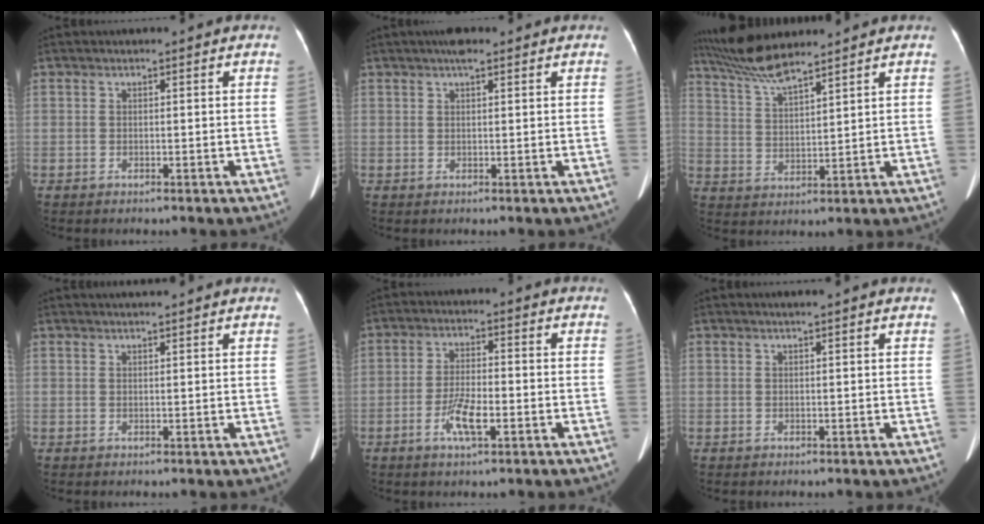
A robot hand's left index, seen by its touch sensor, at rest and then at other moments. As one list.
[{"total": 2.5, "force": [1.7, 0.6, 1.7], "torque": [-0.028, 0.013, 0.025]}, {"total": 8.1, "force": [7.4, 0.2, 3.5], "torque": [-0.079, 0.010, 0.146]}, {"total": 3.3, "force": [3.0, 0.0, 1.3], "torque": [-0.016, 0.018, 0.035]}, {"total": 5.3, "force": [-2.3, 1.1, 4.6], "torque": [-0.093, -0.003, -0.046]}, {"total": 2.6, "force": [2.2, -0.2, 1.4], "torque": [-0.013, 0.018, 0.026]}]